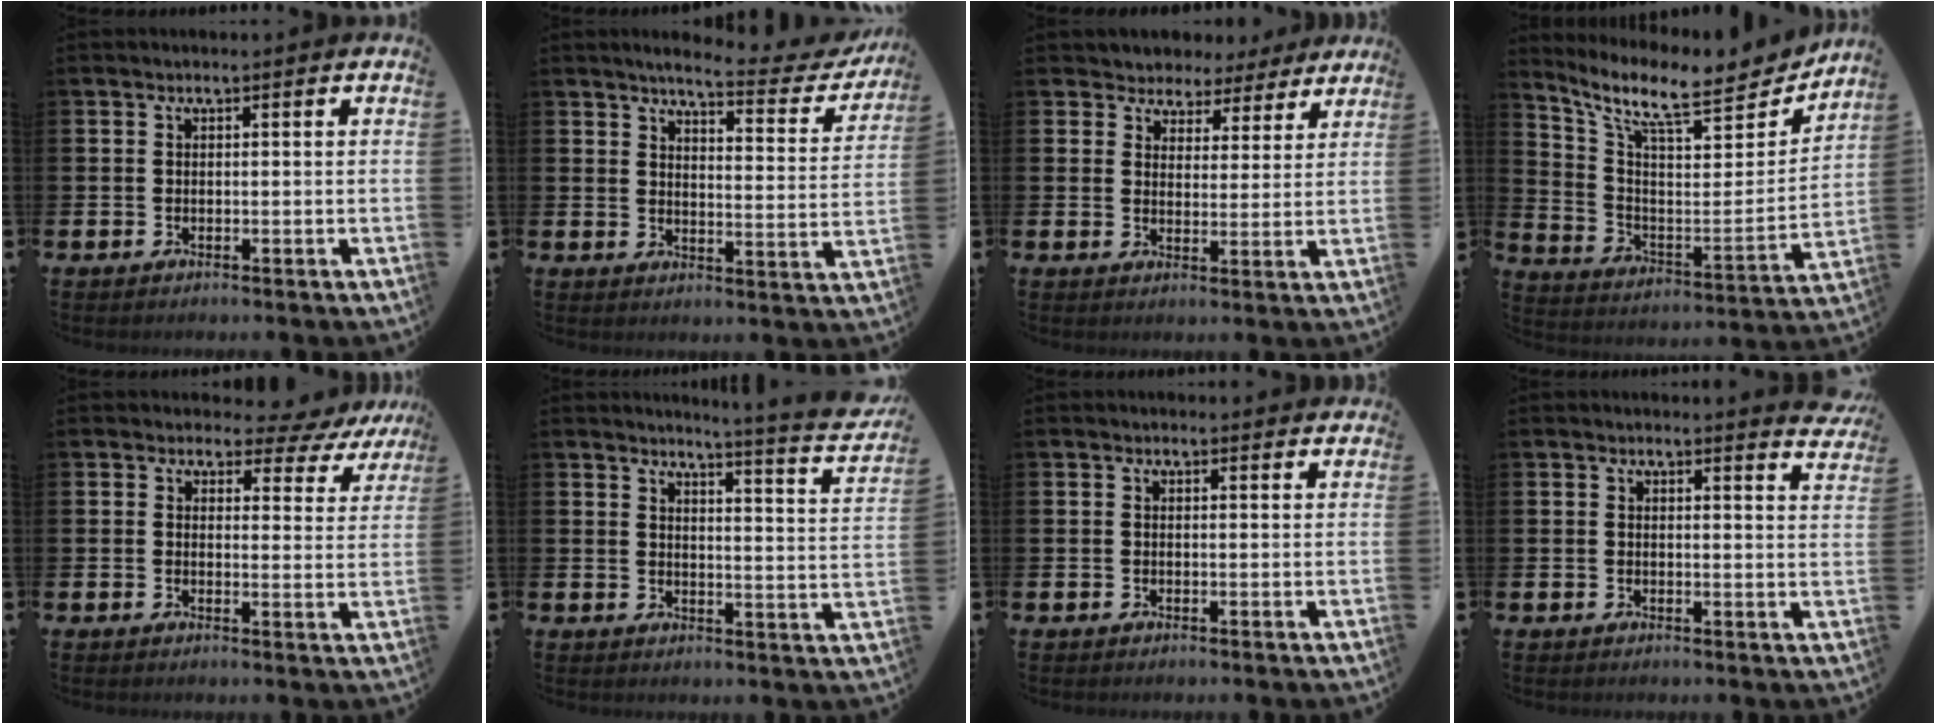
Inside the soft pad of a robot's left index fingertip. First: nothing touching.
{"total": 5.0, "force": [4.5, 0.6, 2.2], "torque": [-0.049, -0.031, 0.069]}
{"total": 4.4, "force": [3.8, 2.3, -0.3], "torque": [-0.019, -0.031, 0.065]}
{"total": 11.0, "force": [9.2, 3.1, 5.1], "torque": [-0.120, -0.070, 0.152]}
{"total": 3.5, "force": [2.8, 1.9, 0.8], "torque": [-0.014, -0.022, 0.041]}
{"total": 4.5, "force": [4.2, -0.5, 1.6], "torque": [-0.019, -0.050, 0.060]}
{"total": 0.7, "force": [0.7, 0.2, 0.1], "torque": [0.004, -0.001, 0.011]}
{"total": 2.4, "force": [2.4, -0.1, 0.1], "torque": [0.011, -0.023, 0.039]}